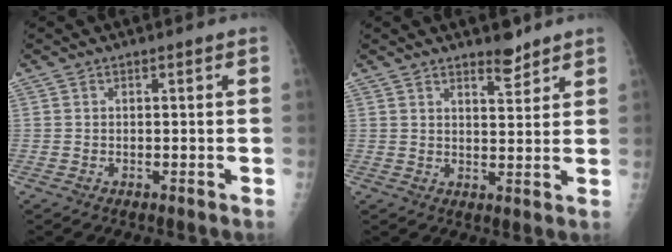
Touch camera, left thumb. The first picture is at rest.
{"total": 4.1, "force": [3.3, 1.4, 1.9], "torque": [-0.017, -0.026, 0.051]}